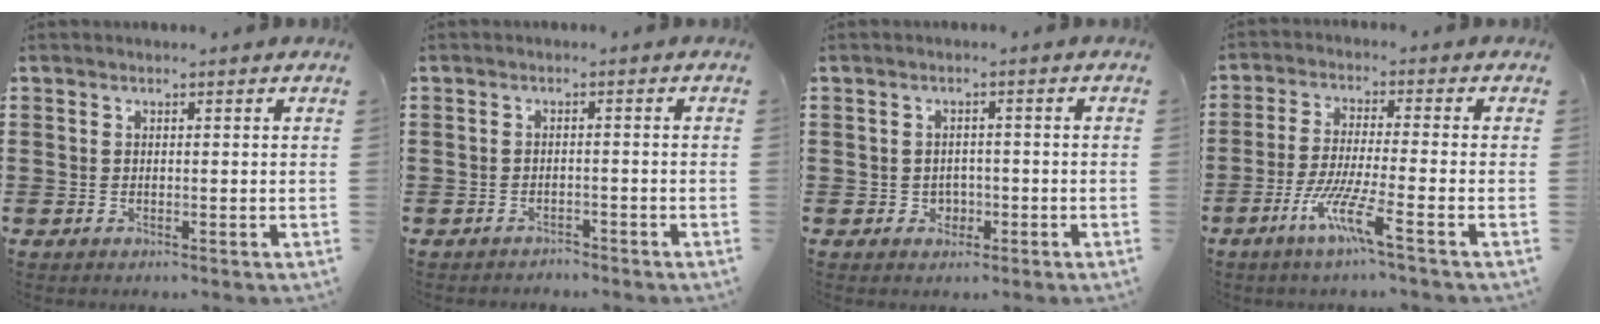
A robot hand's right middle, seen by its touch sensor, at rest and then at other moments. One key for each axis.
{"total": 1.5, "fx": -1.4, "fy": 0.2, "fz": -0.2, "tx": -0.003, "ty": 0.003, "tz": -0.033}
{"total": 1.8, "fx": -0.6, "fy": 1.5, "fz": 0.6, "tx": -0.018, "ty": 0.000, "tz": -0.015}
{"total": 7.6, "fx": -4.5, "fy": 0.2, "fz": 6.1, "tx": -0.125, "ty": -0.010, "tz": -0.085}